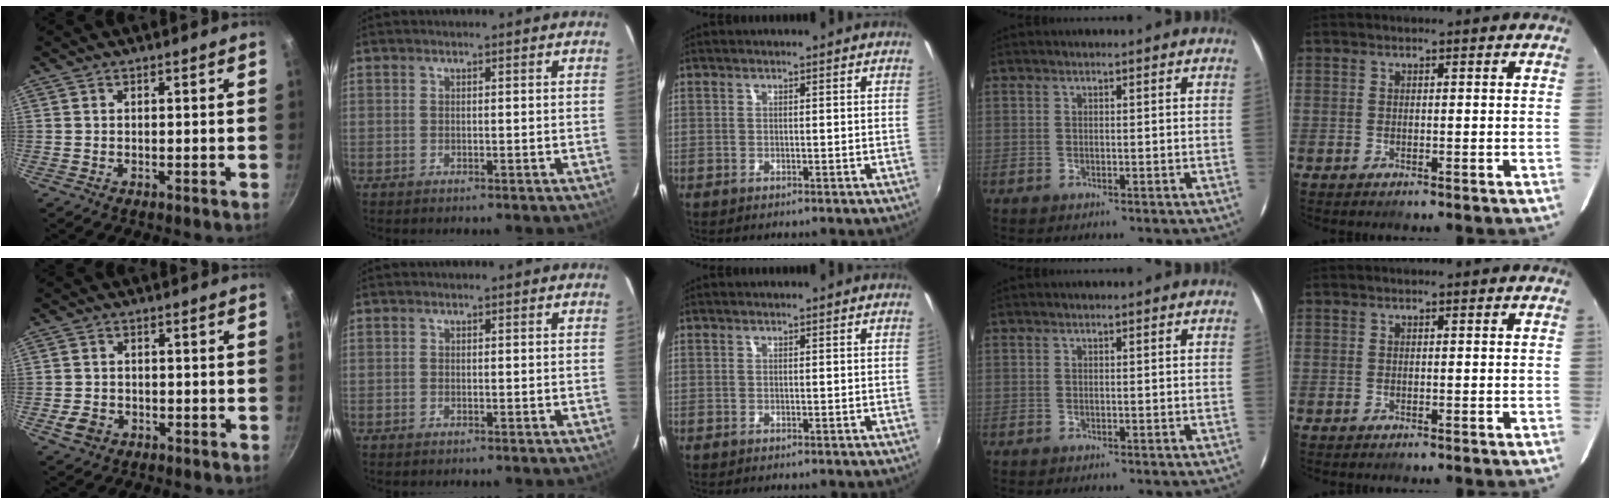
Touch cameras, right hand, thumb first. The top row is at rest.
{"thumb": {"total": 3.9, "force": [-1.6, 3.1, 1.8], "torque": [-0.032, 0.013, -0.027]}}